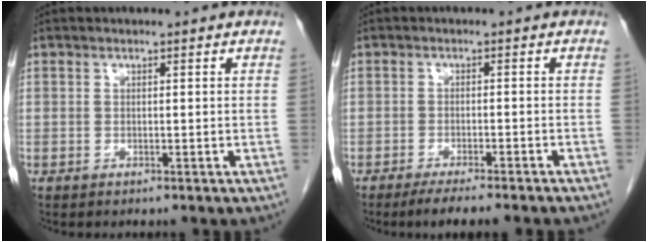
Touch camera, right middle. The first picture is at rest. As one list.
[{"total": 6.1, "force": [-5.0, -0.1, 3.6], "torque": [-0.043, -0.011, -0.073]}]